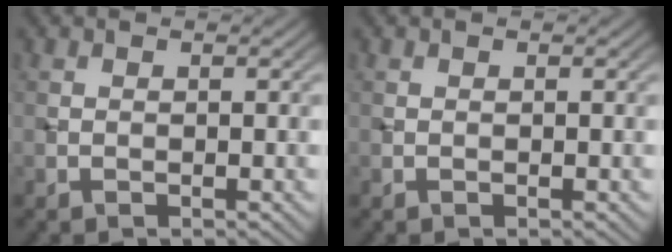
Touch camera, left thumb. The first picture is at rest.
{"total": 0.0}